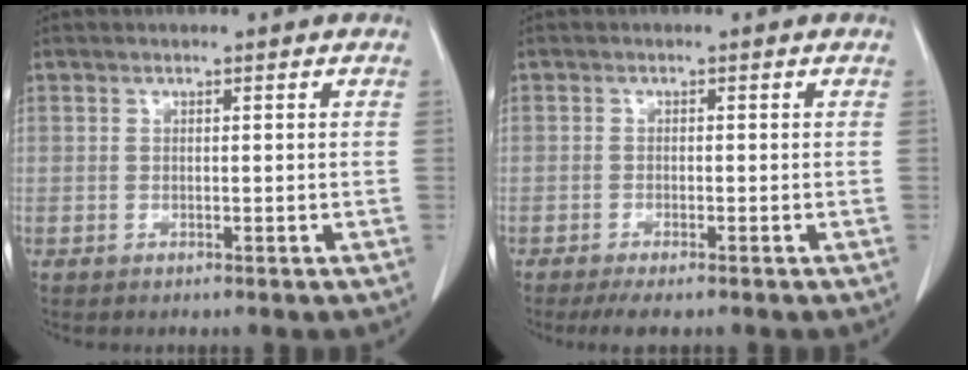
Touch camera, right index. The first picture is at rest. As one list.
[{"total": 3.3, "force": [-2.5, 0.5, 2.0], "torque": [-0.031, -0.008, -0.040]}]